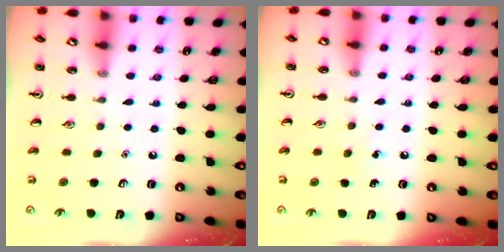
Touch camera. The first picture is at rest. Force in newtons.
{"total": 4.1, "press": 3.9, "slide": 1.1}